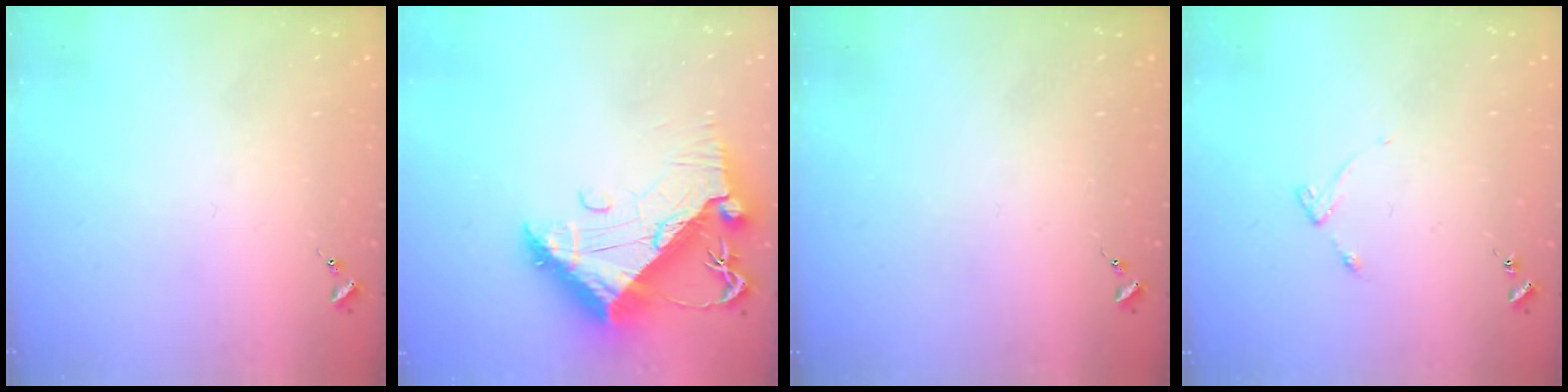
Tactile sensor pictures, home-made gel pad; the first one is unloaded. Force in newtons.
{"total": 13.2, "press": 13.1, "slide": 1.4}
{"total": 0.0}
{"total": 4.7, "press": 4.6, "slide": 0.6}